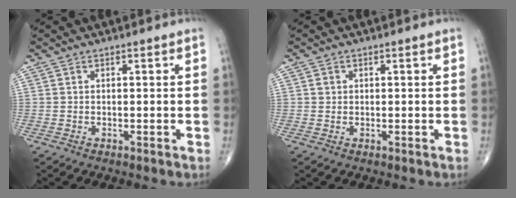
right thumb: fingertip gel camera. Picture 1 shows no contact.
{"total": 1.0, "force": [0.2, 0.9, 0.3], "torque": [-0.001, 0.001, 0.003]}